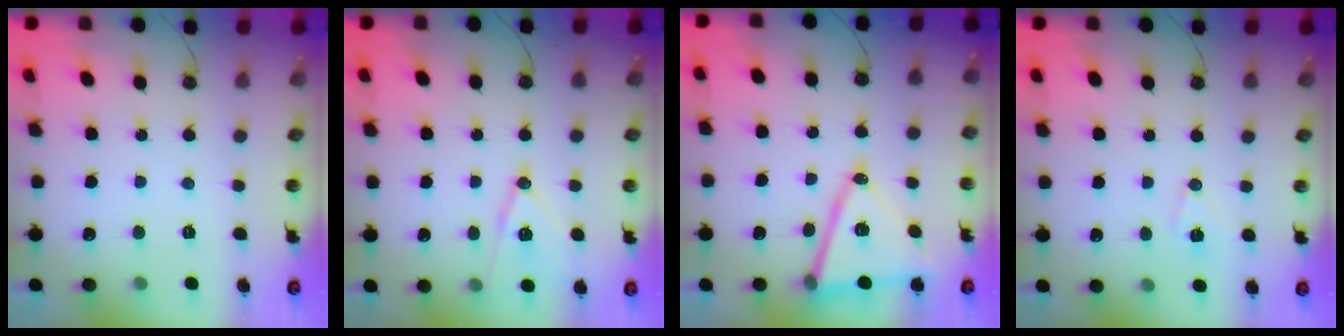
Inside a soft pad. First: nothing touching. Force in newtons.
{"total": 12.7, "press": 12.3, "slide": 3.2}
{"total": 14.5, "press": 14.0, "slide": 3.8}
{"total": 6.3, "press": 6.1, "slide": 1.6}